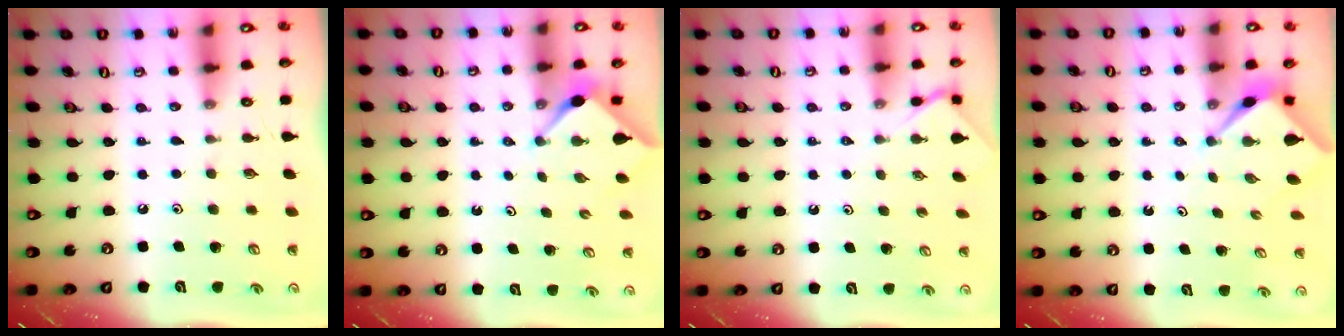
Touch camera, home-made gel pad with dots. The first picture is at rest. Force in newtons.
{"total": 3.1, "press": 3.0, "slide": 0.3}
{"total": 2.5, "press": 2.5, "slide": 0.4}
{"total": 2.6, "press": 2.5, "slide": 0.2}